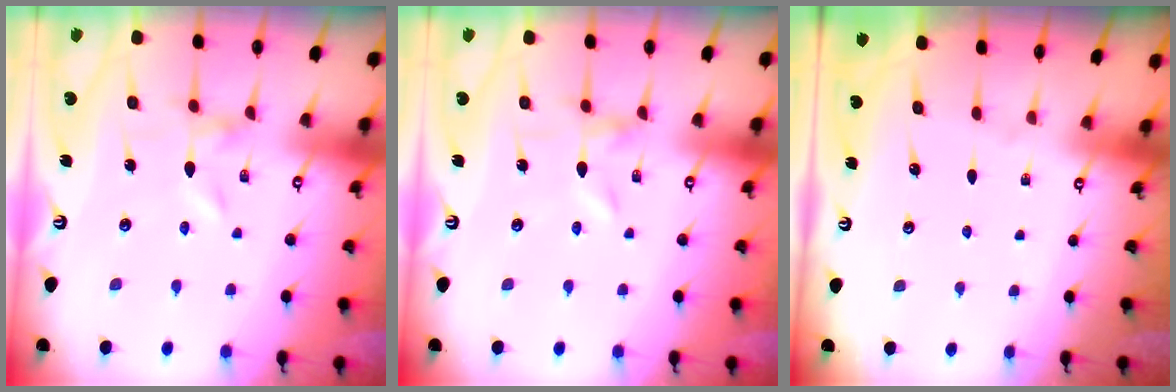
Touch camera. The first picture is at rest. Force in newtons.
{"total": 0.0}
{"total": 0.0}